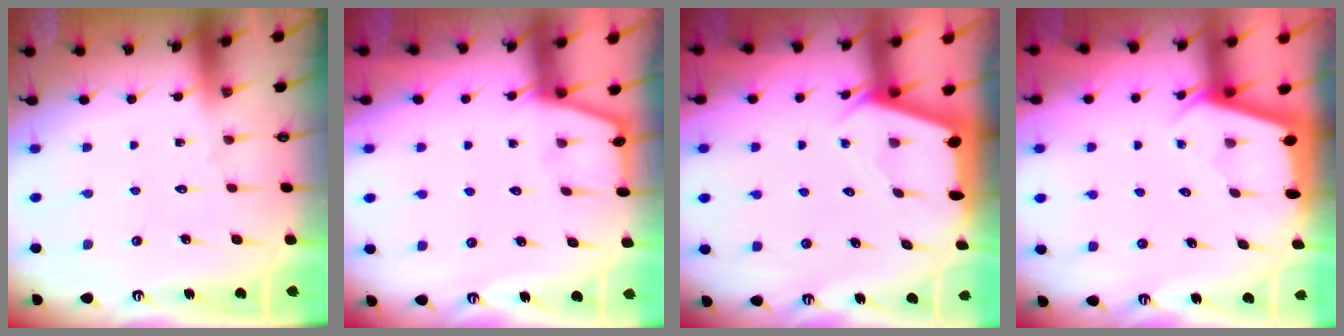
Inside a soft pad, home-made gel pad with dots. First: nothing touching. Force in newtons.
{"total": 1.6, "press": 1.6, "slide": 0.3}
{"total": 2.4, "press": 2.4, "slide": 0.3}
{"total": 2.2, "press": 2.2, "slide": 0.3}